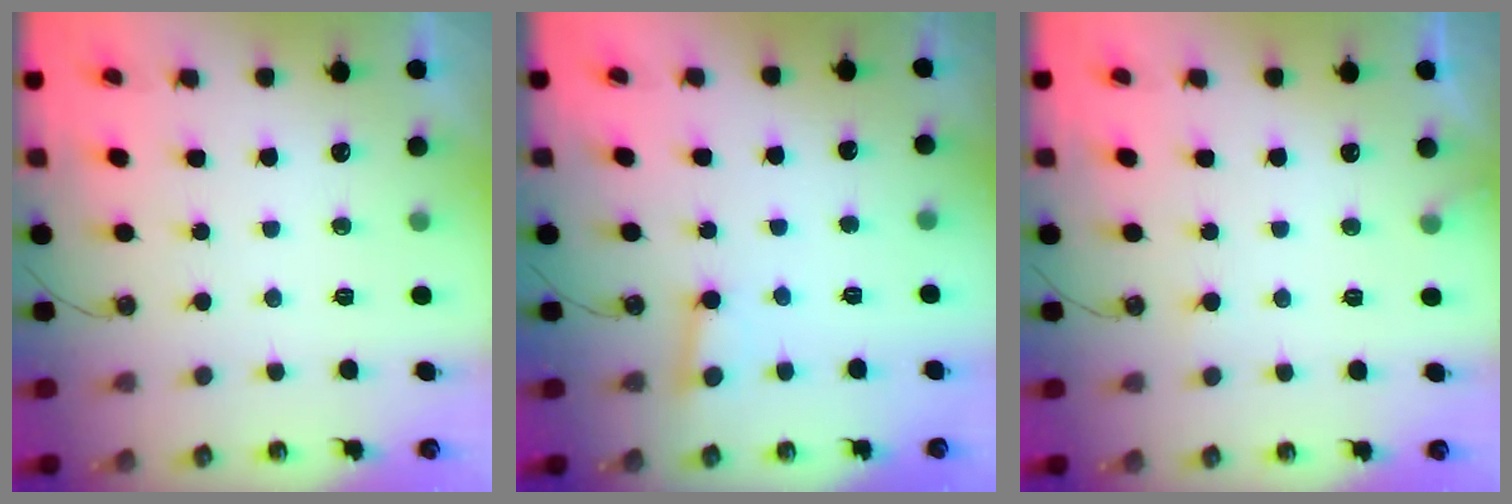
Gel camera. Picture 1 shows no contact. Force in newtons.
{"total": 2.4, "press": 2.3, "slide": 0.6}
{"total": 5.2, "press": 5.1, "slide": 0.4}